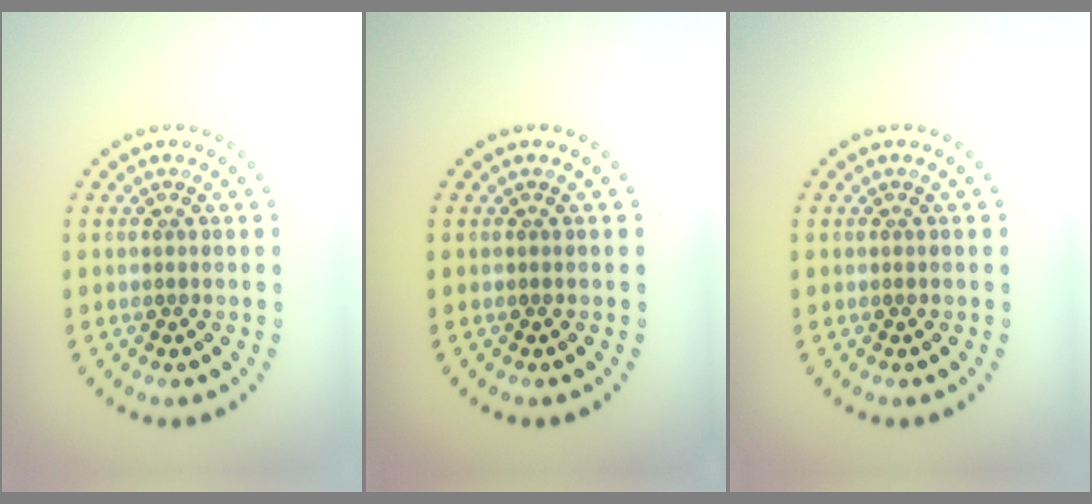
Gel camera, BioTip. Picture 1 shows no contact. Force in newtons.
{"total": 0.0}
{"total": 0.0}